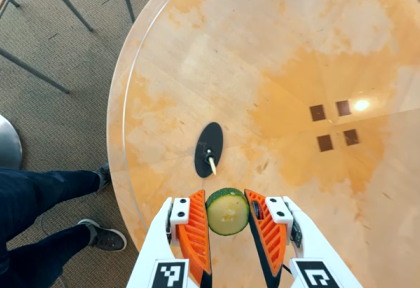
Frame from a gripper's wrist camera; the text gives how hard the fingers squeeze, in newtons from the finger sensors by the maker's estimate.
{"total": 8.9, "left": 8.7, "right": 9.2}